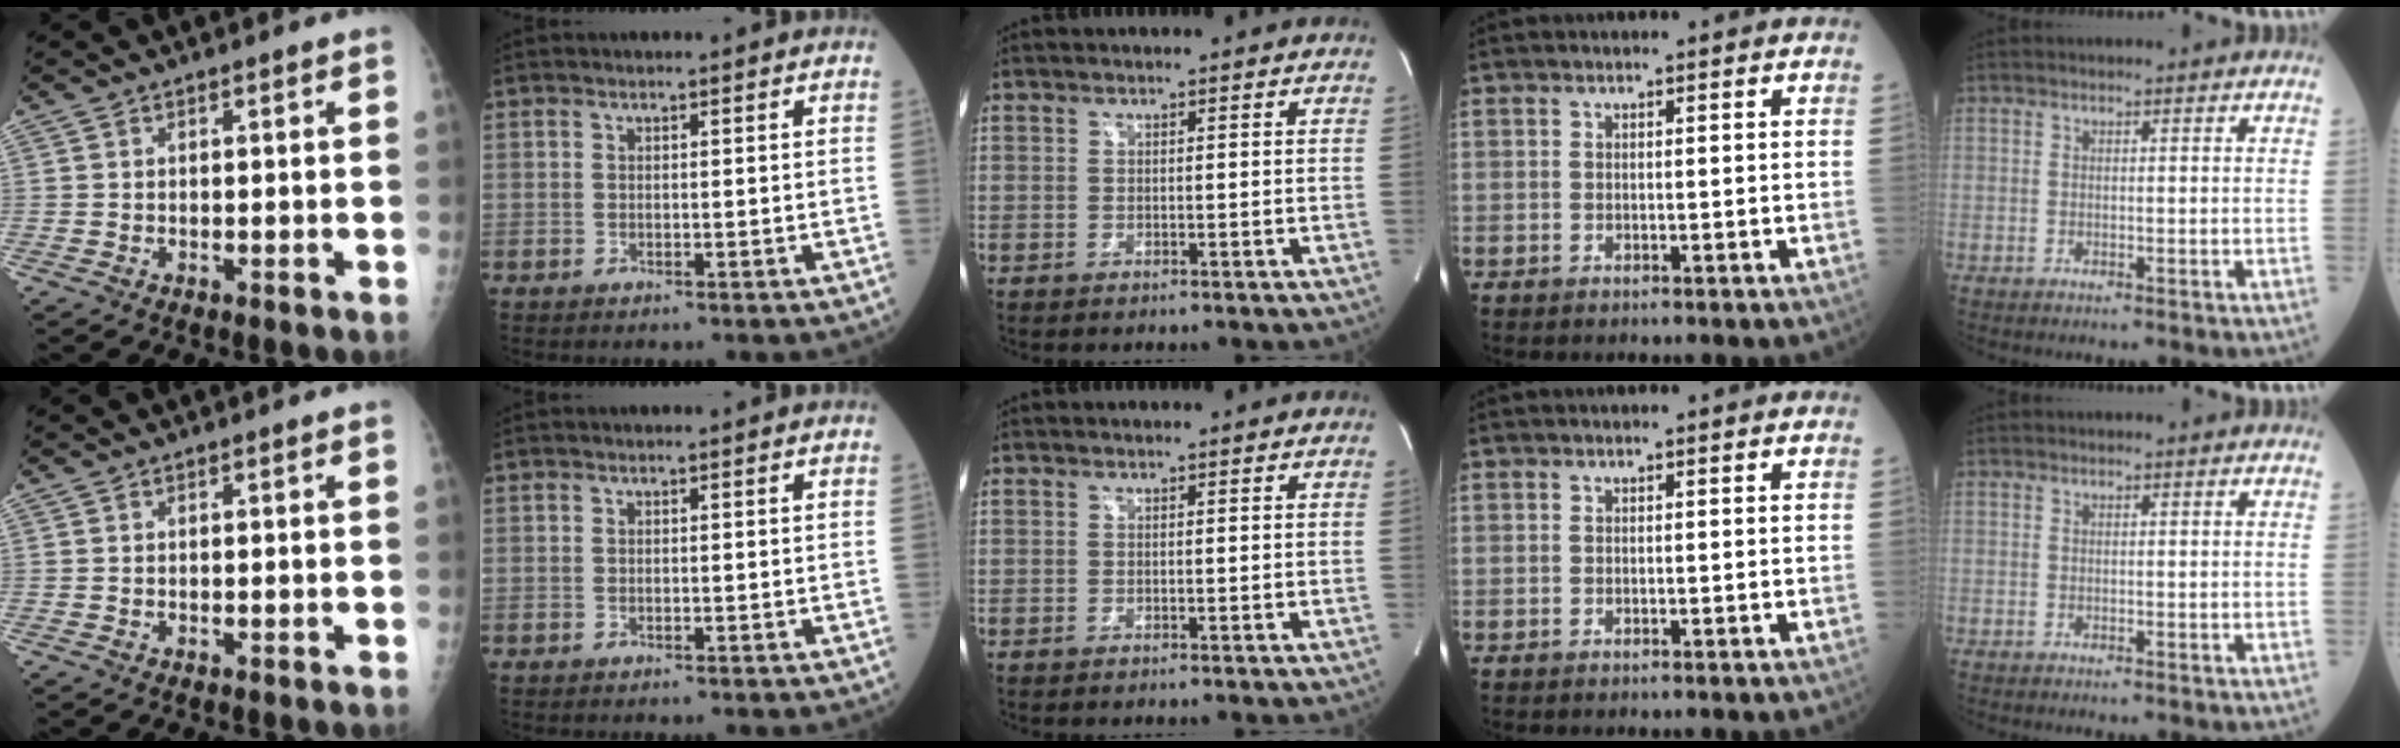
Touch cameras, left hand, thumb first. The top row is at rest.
{}